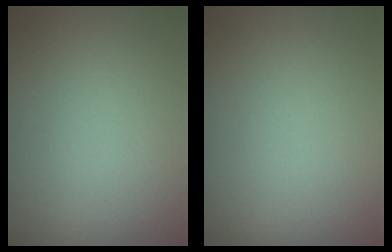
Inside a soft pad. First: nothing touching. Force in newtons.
{"total": 0.0}